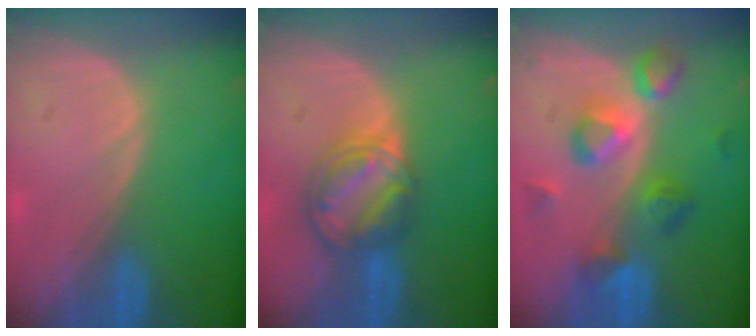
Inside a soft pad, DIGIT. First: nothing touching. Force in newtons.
{"total": 7.8, "press": 6.7, "slide": 3.8}
{"total": 7.7, "press": 7.7, "slide": 0.6}